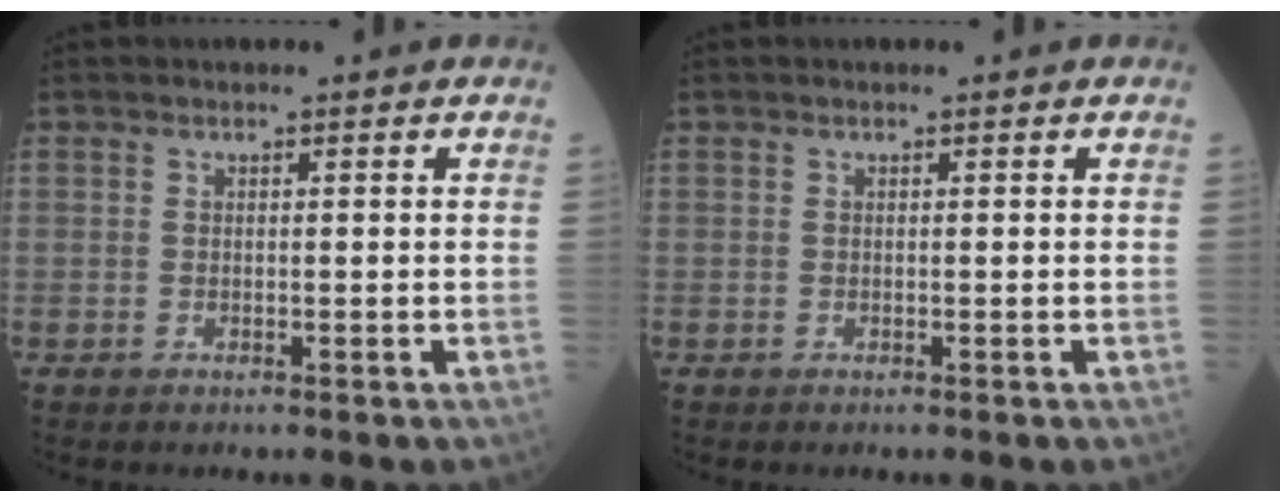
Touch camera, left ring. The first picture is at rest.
{"total": 0.0}